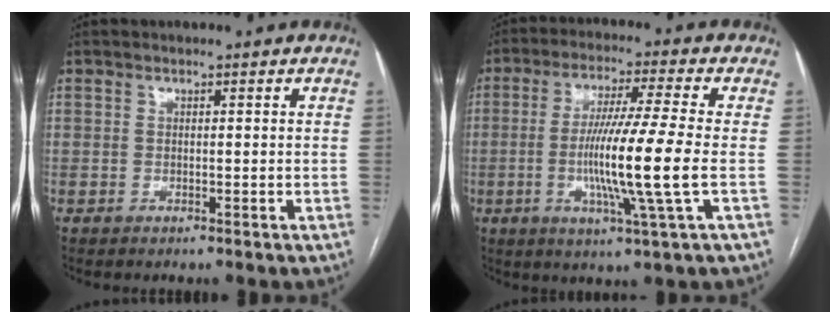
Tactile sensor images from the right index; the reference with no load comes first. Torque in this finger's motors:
{"motor_torque": [1.97, -0.17, 1.00, 0.21]}